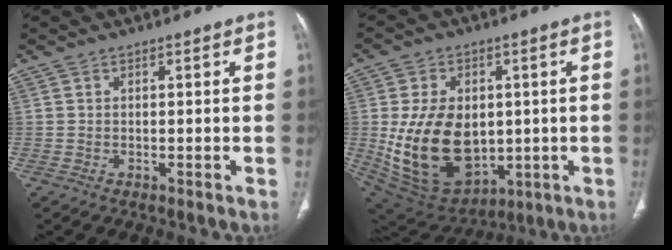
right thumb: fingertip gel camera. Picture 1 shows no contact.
{"total": 20.3, "force": [-0.4, 14.1, 14.6], "torque": [-0.232, -0.013, 0.027]}